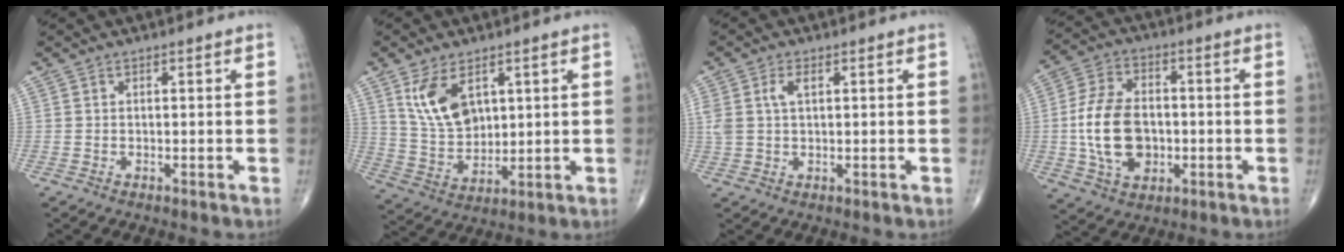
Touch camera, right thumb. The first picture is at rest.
{"total": 10.1, "force": [4.6, 5.9, 6.8], "torque": [-0.112, -0.021, 0.102]}
{"total": 4.2, "force": [1.4, 2.2, 3.2], "torque": [-0.079, 0.011, 0.030]}
{"total": 14.2, "force": [-1.5, 9.5, 10.4], "torque": [-0.184, 0.014, -0.022]}